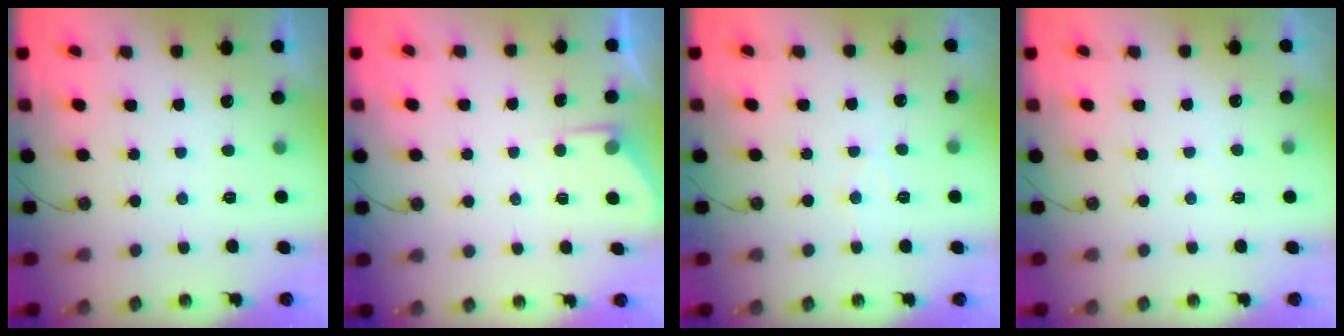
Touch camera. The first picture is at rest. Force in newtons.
{"total": 3.5, "press": 3.5, "slide": 0.6}
{"total": 4.9, "press": 4.9, "slide": 0.5}
{"total": 2.6, "press": 2.6, "slide": 0.4}